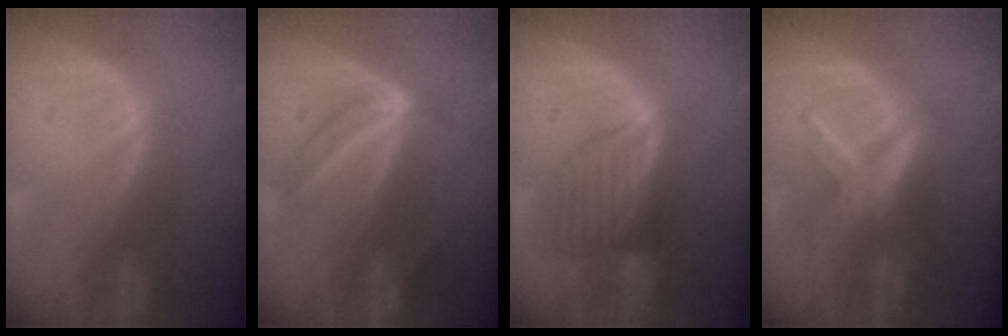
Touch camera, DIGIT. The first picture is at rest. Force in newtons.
{"total": 5.4, "press": 4.7, "slide": 2.5}
{"total": 7.2, "press": 6.4, "slide": 3.4}
{"total": 6.6, "press": 6.6, "slide": 0.2}